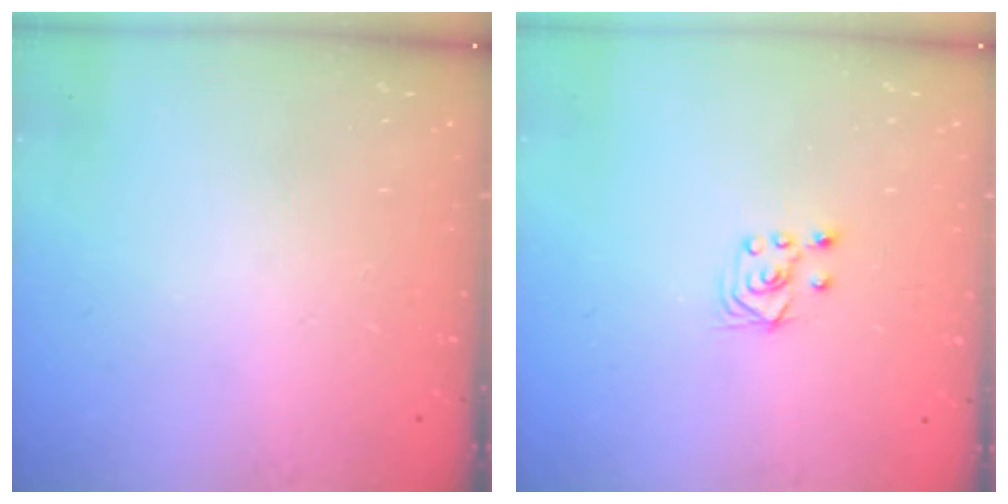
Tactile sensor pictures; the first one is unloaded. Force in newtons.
{"total": 2.8, "press": 2.6, "slide": 1.1}